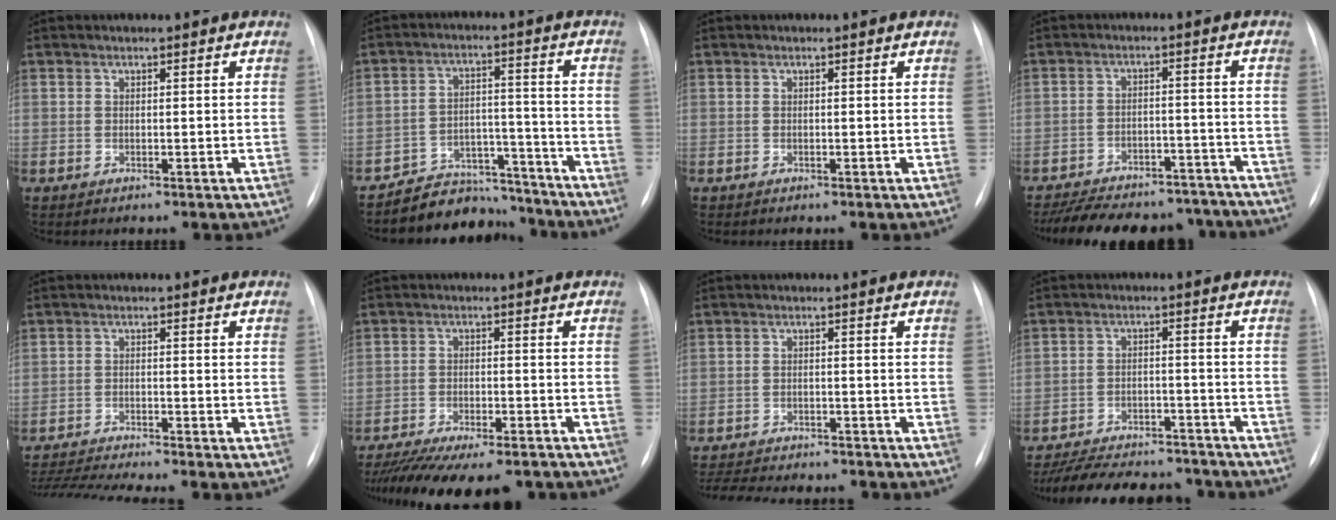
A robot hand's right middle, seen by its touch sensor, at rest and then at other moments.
{"total": 10.7, "force": [-9.9, 3.9, 0.4], "torque": [0.014, 0.043, -0.155]}
{"total": 0.0}
{"total": 21.2, "force": [-18.7, 7.0, 7.1], "torque": [-0.134, 0.003, -0.246]}
{"total": 10.7, "force": [-9.8, -0.8, 4.2], "torque": [-0.066, -0.012, -0.160]}
{"total": 18.0, "force": [-15.4, 4.3, 8.2], "torque": [-0.155, -0.017, -0.214]}
{"total": 13.6, "force": [-12.4, 3.1, 4.8], "torque": [-0.104, -0.005, -0.167]}
{"total": 18.6, "force": [-16.7, 5.5, 6.3], "torque": [-0.136, 0.000, -0.232]}